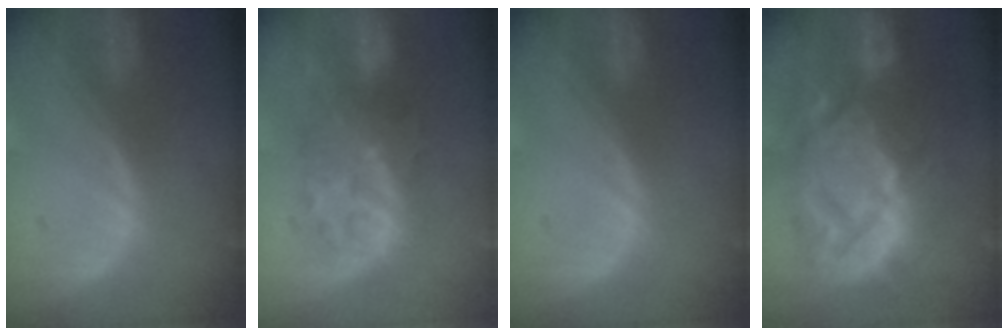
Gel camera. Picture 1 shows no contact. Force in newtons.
{"total": 8.0, "press": 7.9, "slide": 1.6}
{"total": 0.0}
{"total": 13.7, "press": 13.6, "slide": 1.3}